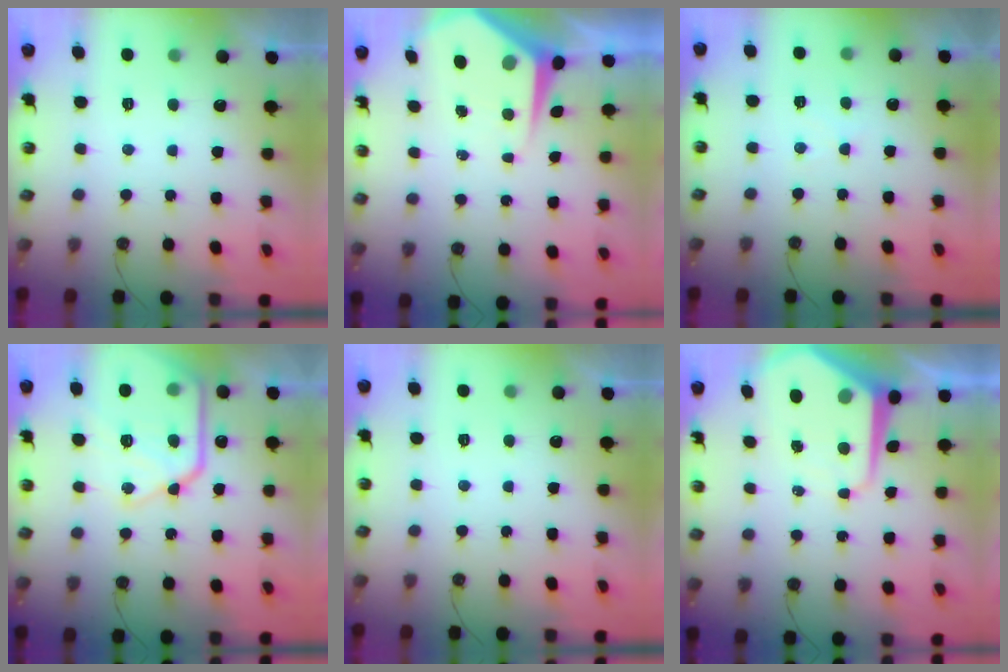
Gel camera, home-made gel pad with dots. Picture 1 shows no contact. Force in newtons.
{"total": 7.0, "press": 6.9, "slide": 0.6}
{"total": 3.2, "press": 3.2, "slide": 0.5}
{"total": 19.6, "press": 19.5, "slide": 1.1}
{"total": 0.0}
{"total": 9.7, "press": 9.7, "slide": 0.6}